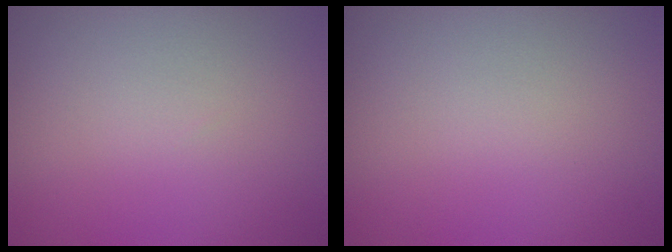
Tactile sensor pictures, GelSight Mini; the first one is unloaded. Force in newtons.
{"total": 0.0}